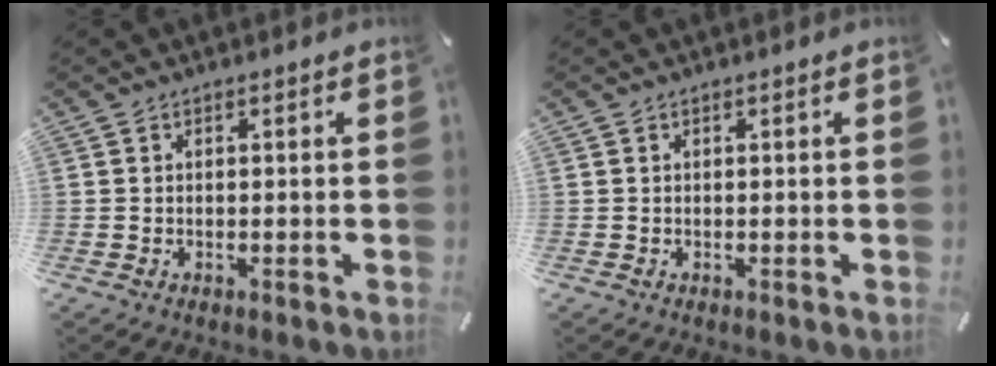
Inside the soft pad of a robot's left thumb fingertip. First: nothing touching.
{"total": 0.0}